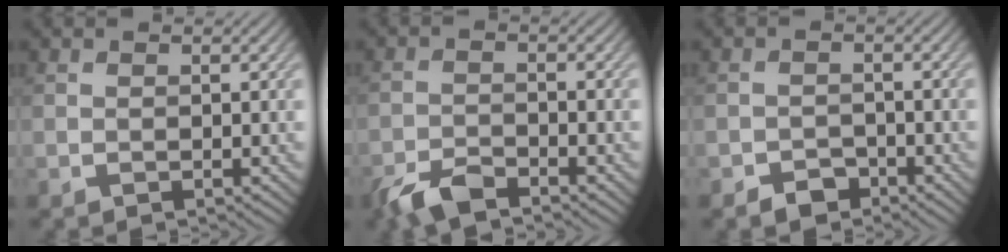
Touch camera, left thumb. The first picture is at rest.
{"total": 4.2, "force": [-3.5, 1.1, 2.0], "torque": [-0.043, -0.003, -0.076]}
{"total": 2.3, "force": [-1.8, 1.3, 0.6], "torque": [-0.005, 0.004, -0.038]}